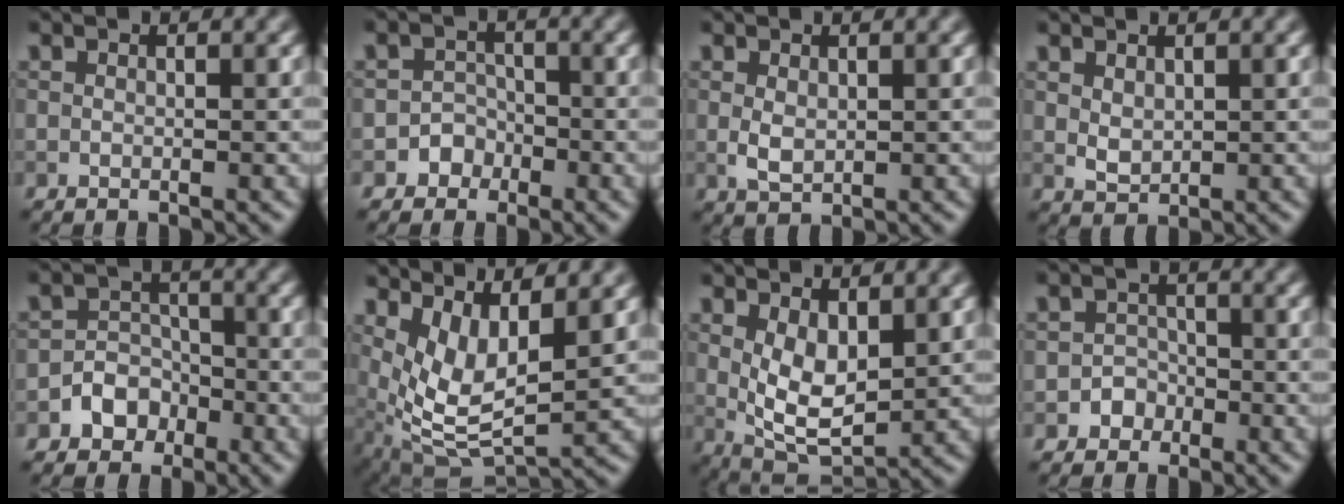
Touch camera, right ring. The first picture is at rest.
{"total": 2.1, "force": [-1.1, 1.8, 0.1], "torque": [0.021, 0.014, -0.026]}
{"total": 1.7, "force": [0.3, 1.0, 1.3], "torque": [-0.029, -0.002, 0.010]}
{"total": 1.5, "force": [0.7, 1.0, 0.9], "torque": [-0.021, -0.003, 0.019]}
{"total": 3.3, "force": [-1.8, 2.7, 0.8], "torque": [0.013, 0.013, -0.040]}
{"total": 6.2, "force": [2.1, 2.5, 5.2], "torque": [-0.113, -0.014, 0.049]}
{"total": 5.5, "force": [1.2, 2.9, 4.5], "torque": [-0.093, -0.012, 0.030]}
{"total": 1.8, "force": [-0.9, 1.5, 0.2], "torque": [0.011, 0.007, -0.018]}